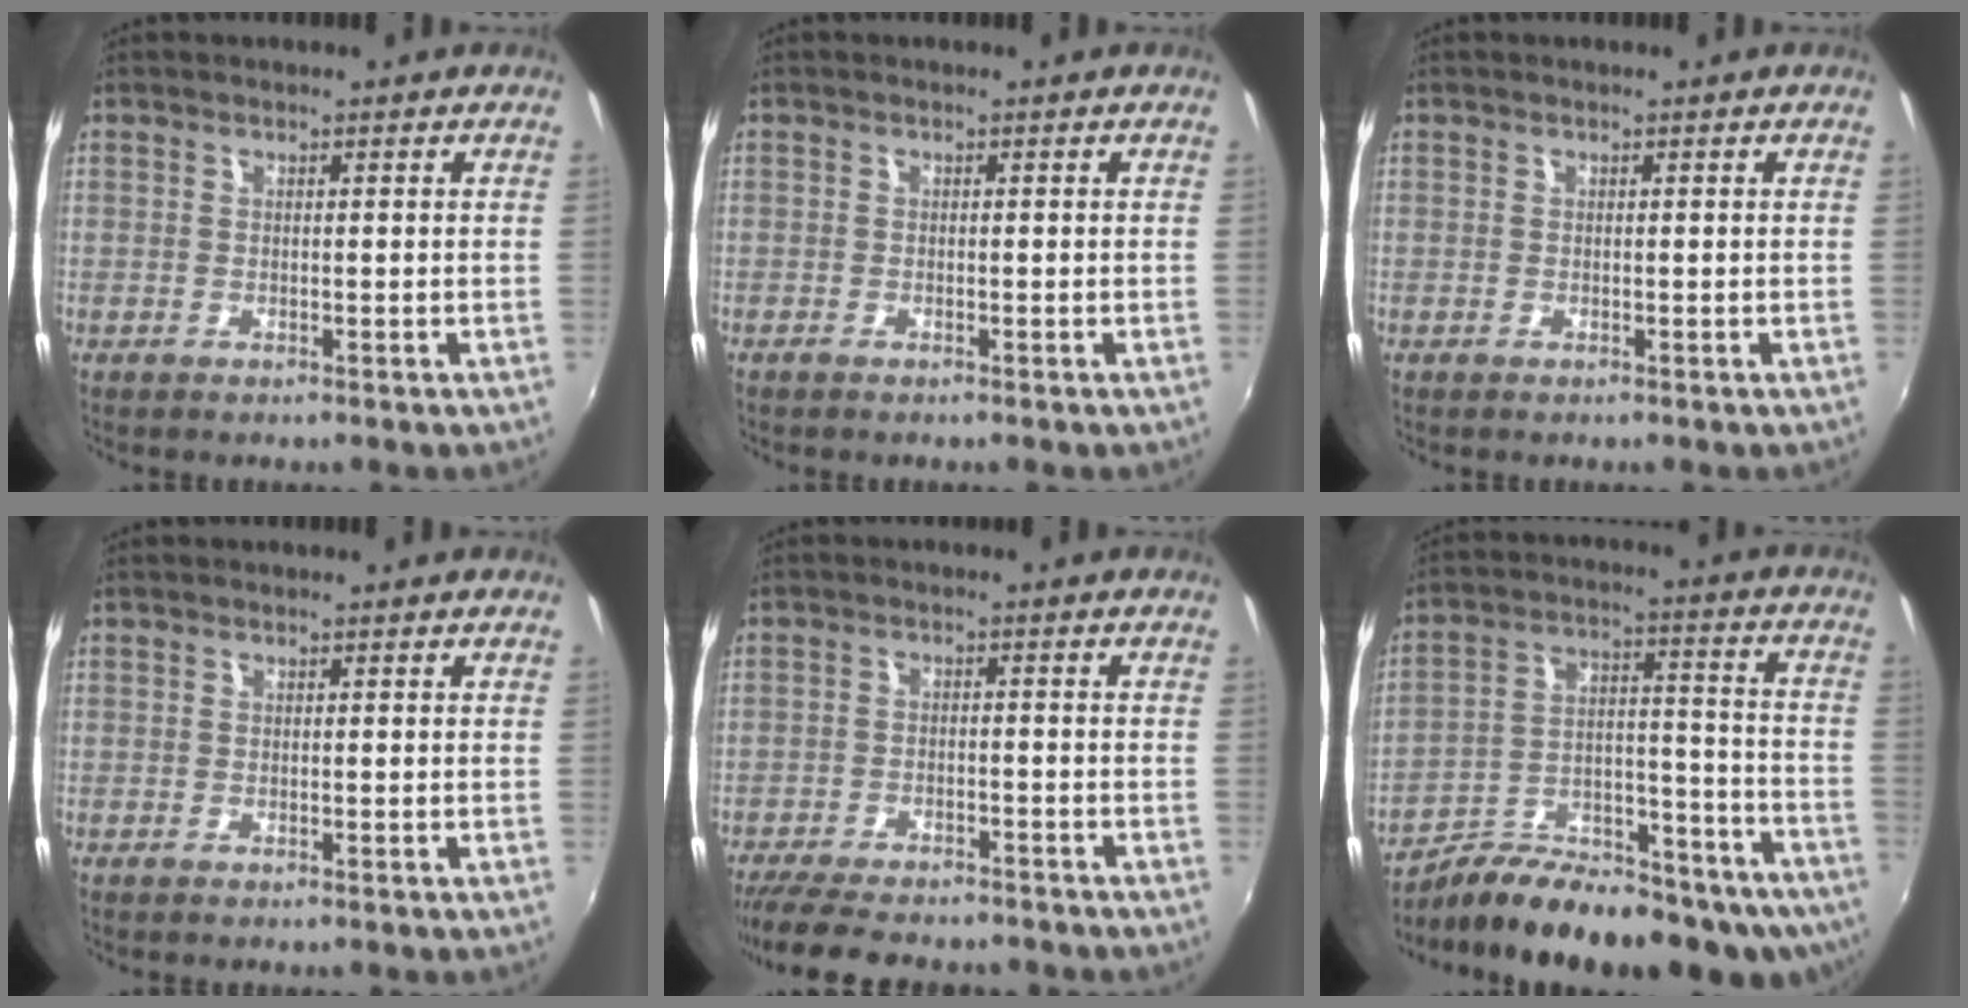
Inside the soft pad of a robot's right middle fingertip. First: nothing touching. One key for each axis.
{"total": 0.7, "fx": -0.6, "fy": 0.1, "fz": 0.2, "tx": -0.005, "ty": -0.004, "tz": -0.014}
{"total": 0.0}
{"total": 0.0}
{"total": 13.4, "fx": -11.6, "fy": 3.4, "fz": 6.0, "tx": -0.131, "ty": -0.029, "tz": -0.176}
{"total": 22.9, "fx": -17.1, "fy": 8.3, "fz": 12.8, "tx": -0.190, "ty": -0.003, "tz": -0.242}